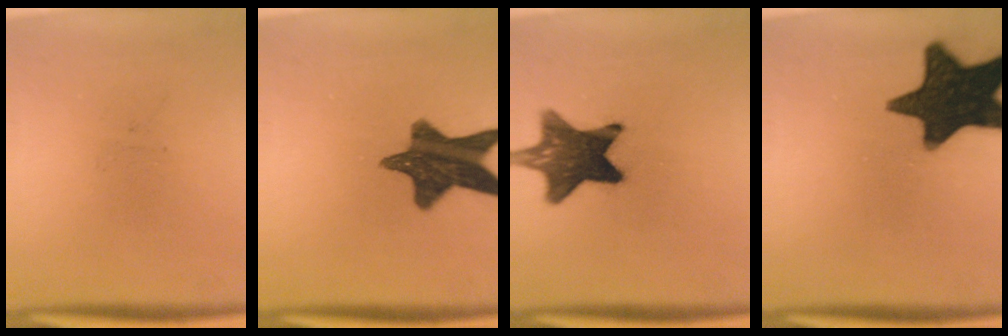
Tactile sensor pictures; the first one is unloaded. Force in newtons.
{"total": 12.9}
{"total": 13.0}
{"total": 17.5}